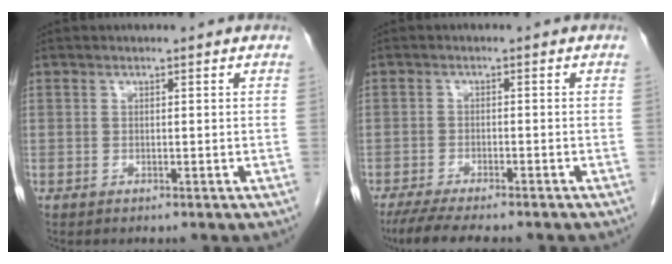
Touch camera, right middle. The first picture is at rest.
{"total": 9.5, "force": [-7.9, 1.6, 5.0], "torque": [-0.074, -0.016, -0.121]}